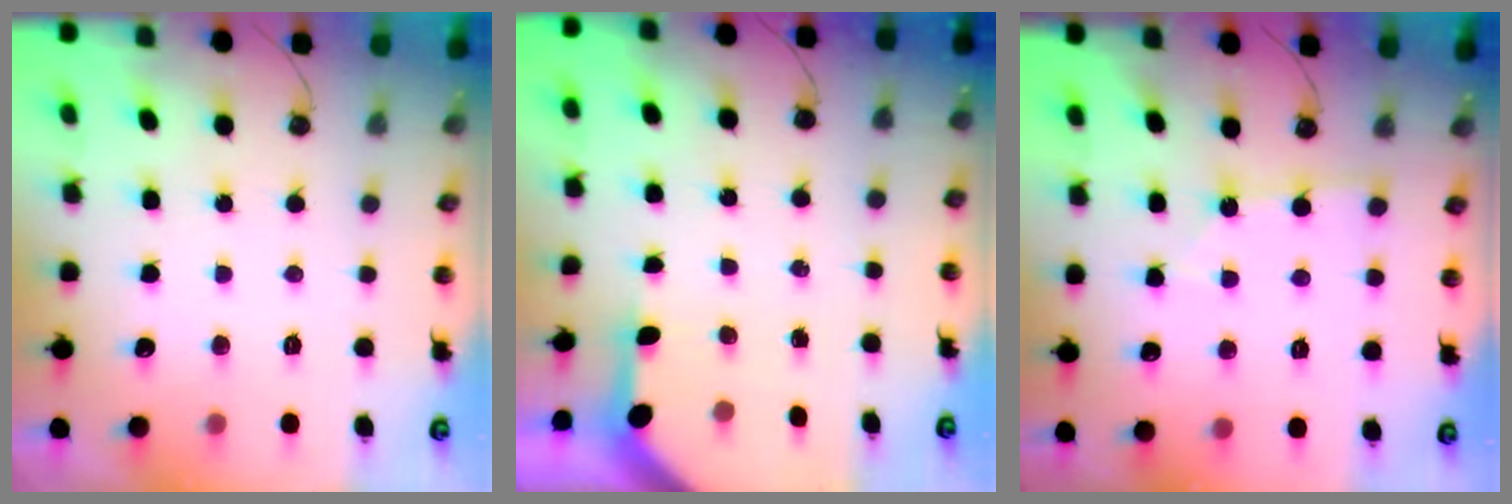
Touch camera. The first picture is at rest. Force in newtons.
{"total": 3.2, "press": 3.2, "slide": 0.2}
{"total": 2.2, "press": 2.2, "slide": 0.4}